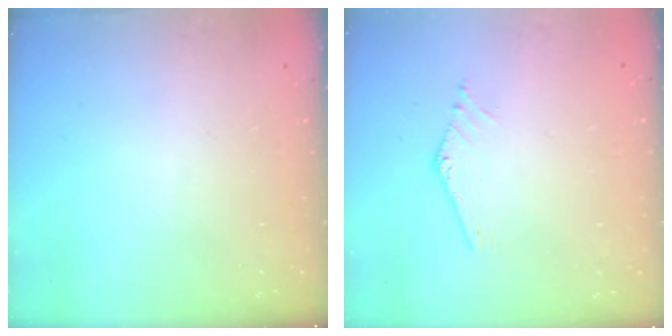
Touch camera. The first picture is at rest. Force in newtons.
{"total": 1.2, "press": 1.2, "slide": 0.1}